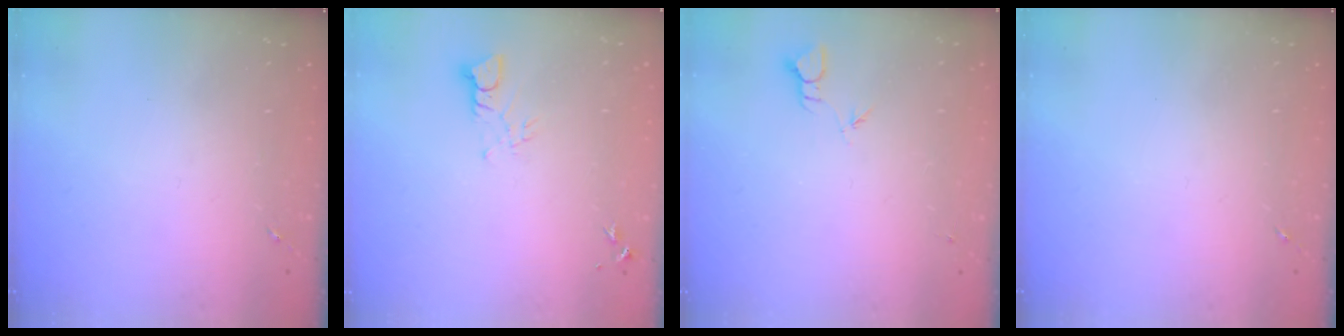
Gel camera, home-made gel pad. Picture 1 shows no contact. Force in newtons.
{"total": 3.2, "press": 3.2, "slide": 0.2}
{"total": 2.3, "press": 2.3, "slide": 0.1}
{"total": 0.0}